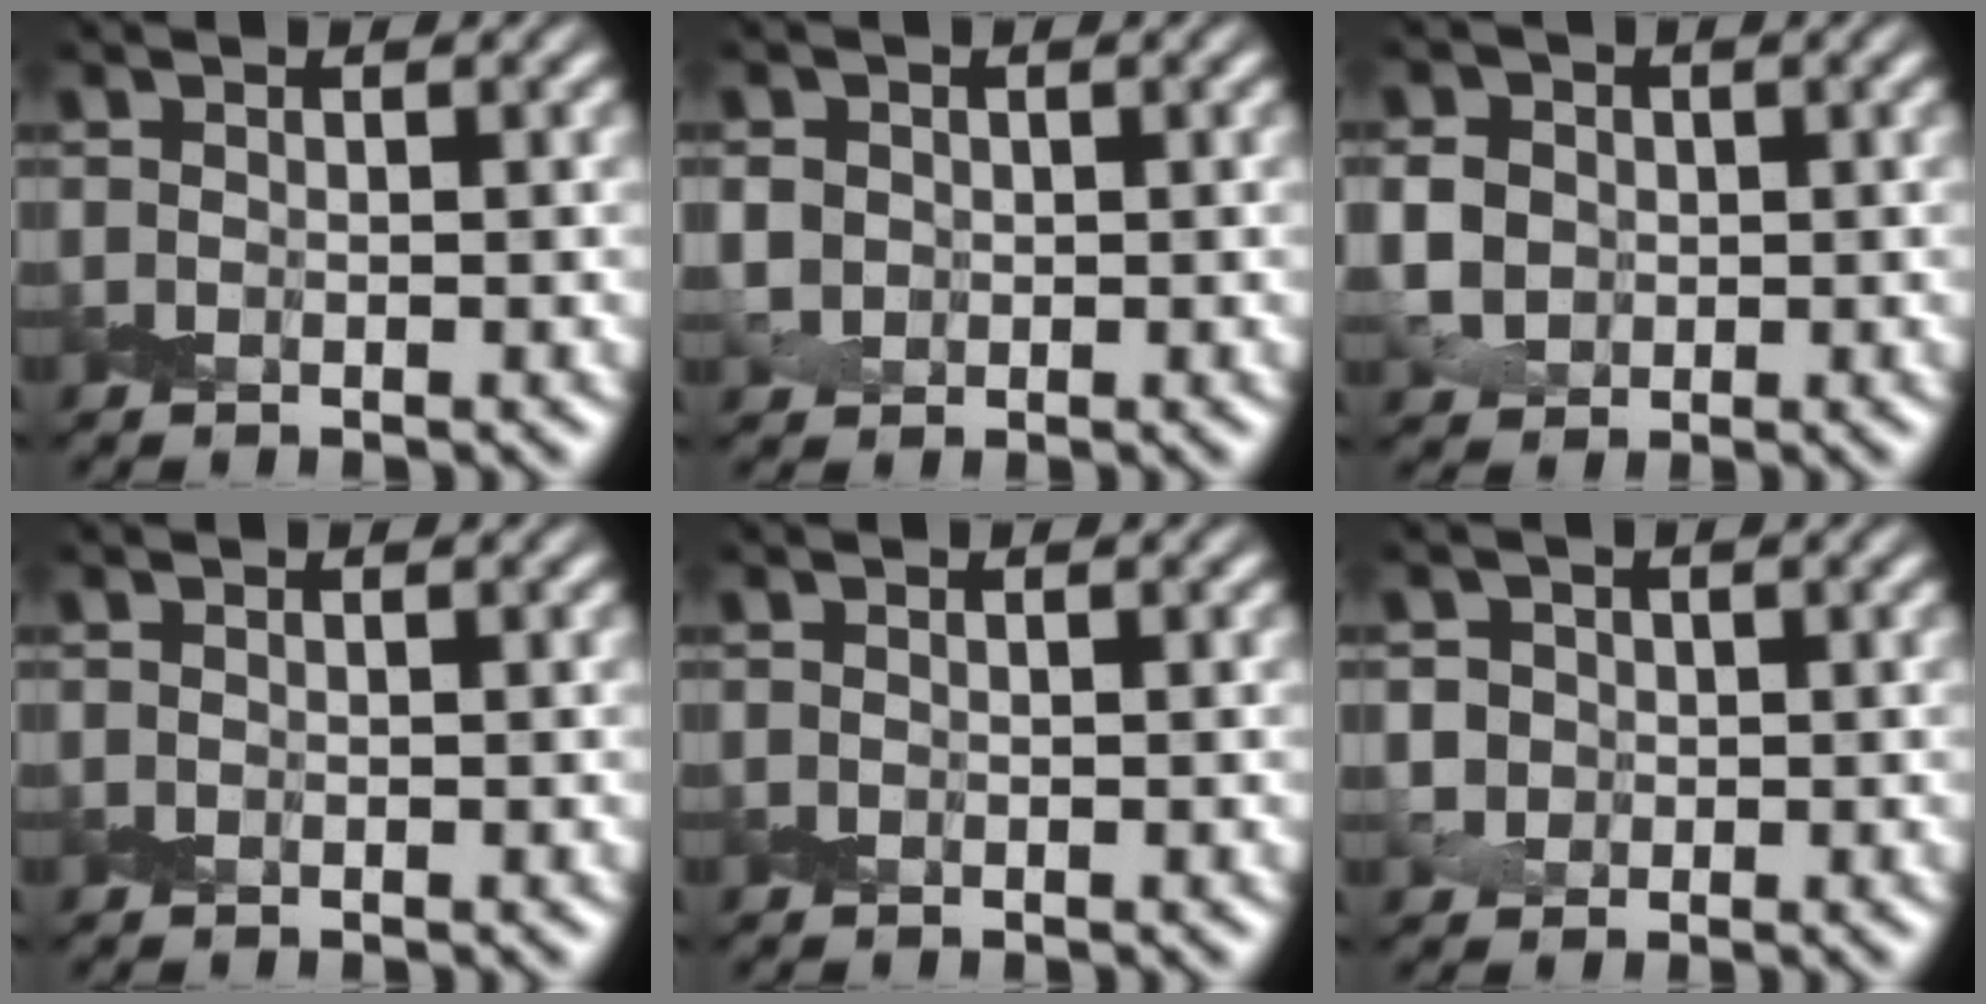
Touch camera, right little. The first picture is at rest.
{"total": 2.4, "force": [0.6, 2.2, 0.8], "torque": [-0.030, 0.004, 0.008]}
{"total": 4.0, "force": [0.4, 3.6, 1.7], "torque": [-0.054, 0.008, 0.002]}
{"total": 0.0}
{"total": 0.0}
{"total": 2.4, "force": [0.6, 2.2, 0.6], "torque": [-0.004, 0.009, 0.006]}